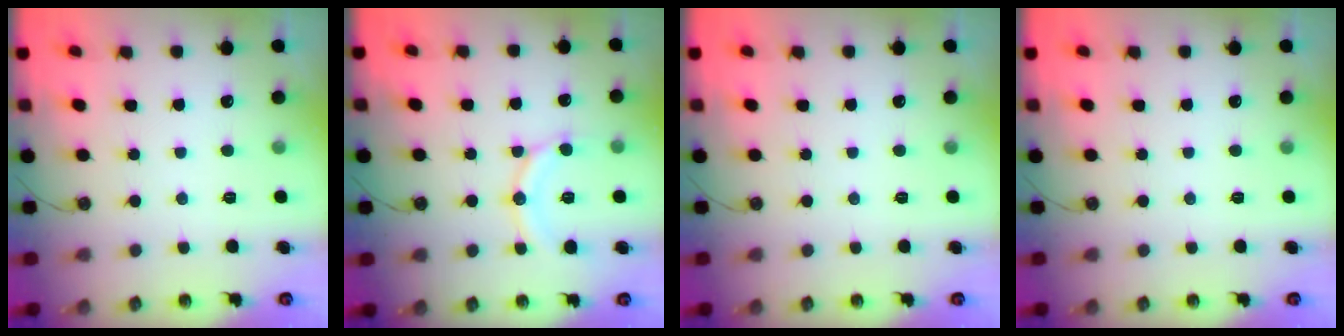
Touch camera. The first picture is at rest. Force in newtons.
{"total": 12.0, "press": 11.9, "slide": 1.2}
{"total": 0.0}
{"total": 0.0}